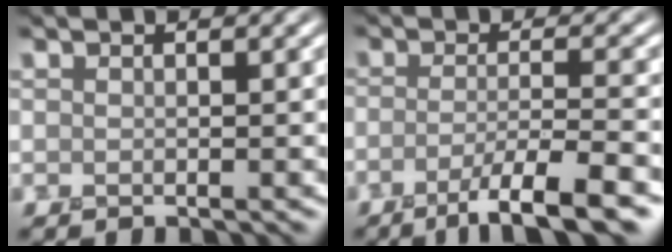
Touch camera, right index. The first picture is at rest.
{"total": 6.0, "force": [-3.4, 1.0, 4.9], "torque": [-0.074, -0.001, -0.064]}